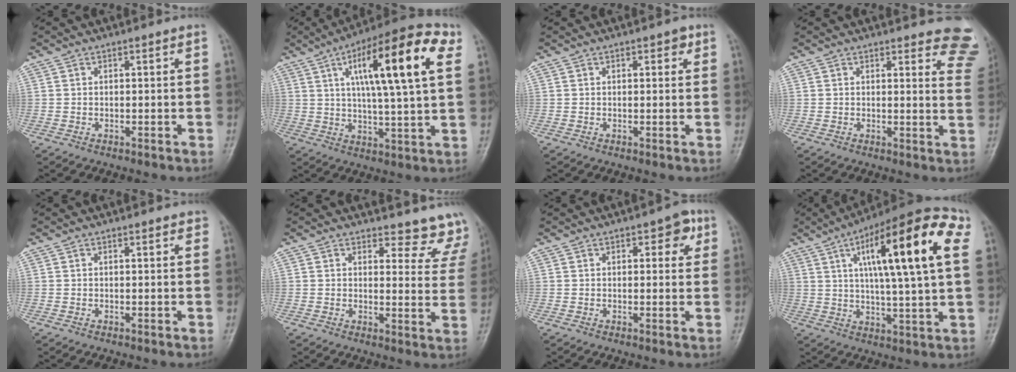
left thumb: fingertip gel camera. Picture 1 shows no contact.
{"total": 19.6, "force": [6.7, 4.5, 17.8], "torque": [-0.272, 0.002, 0.098]}
{"total": 1.8, "force": [0.8, 0.9, 1.2], "torque": [-0.004, 0.000, 0.009]}
{"total": 9.5, "force": [8.4, 3.1, 3.2], "torque": [0.012, -0.048, 0.062]}
{"total": 0.9, "force": [0.6, 0.4, 0.5], "torque": [-0.005, -0.002, 0.005]}
{"total": 10.8, "force": [10.2, 3.6, 0.2], "torque": [0.052, -0.090, 0.084]}
{"total": 4.5, "force": [1.9, 2.4, 3.4], "torque": [-0.016, -0.002, 0.015]}
{"total": 22.1, "force": [7.1, 4.9, 20.4], "torque": [-0.302, 0.006, 0.100]}